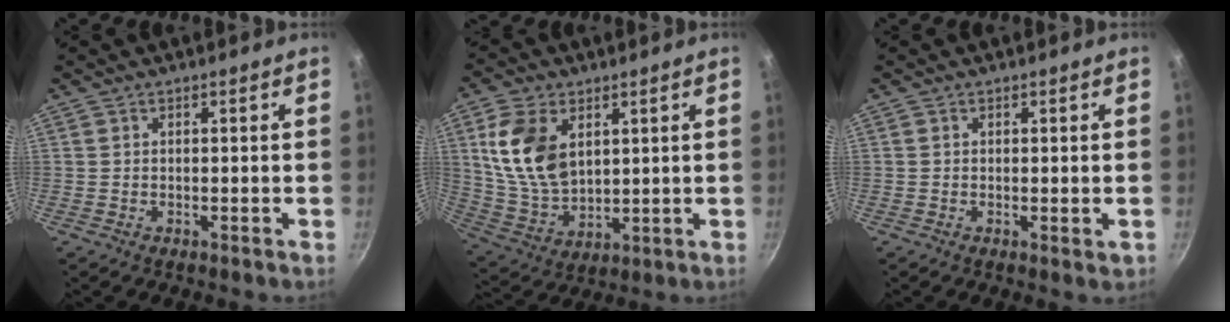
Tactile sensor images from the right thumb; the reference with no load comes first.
{"total": 13.8, "force": [4.3, 8.8, 9.7], "torque": [-0.172, -0.024, 0.096]}
{"total": 1.0, "force": [0.0, 0.3, 0.9], "torque": [-0.013, -0.003, -0.002]}